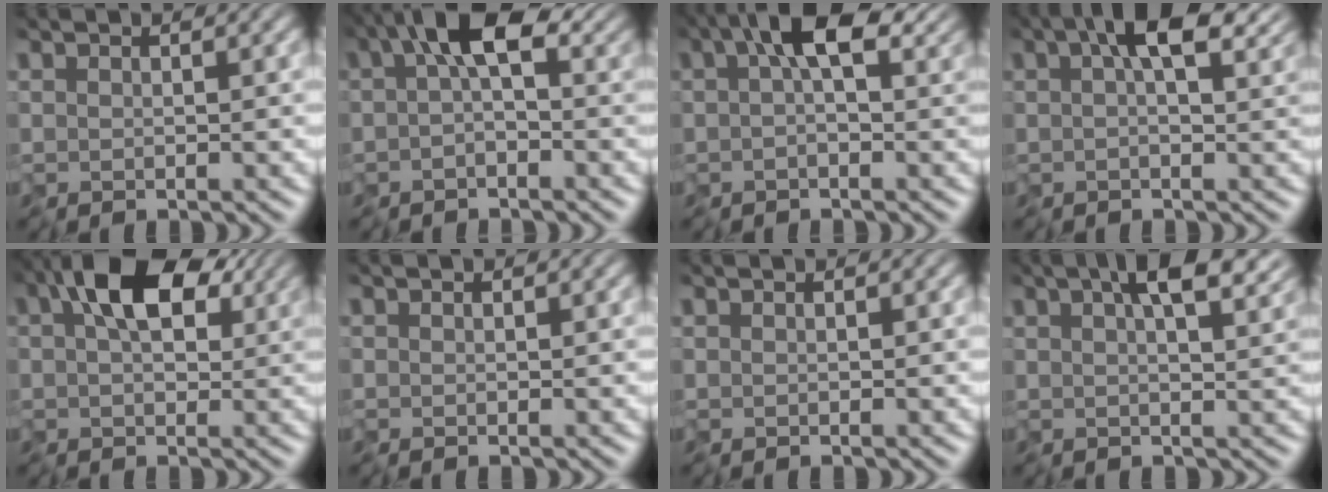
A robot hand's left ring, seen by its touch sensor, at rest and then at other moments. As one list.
[{"total": 5.2, "force": [0.8, 2.6, 4.4], "torque": [-0.077, 0.011, 0.005]}, {"total": 5.8, "force": [1.8, 2.7, 4.8], "torque": [-0.092, 0.010, 0.027]}, {"total": 6.4, "force": [2.6, 2.8, 5.2], "torque": [-0.094, 0.012, 0.039]}, {"total": 8.4, "force": [2.8, 4.9, 6.2], "torque": [-0.116, 0.018, 0.039]}, {"total": 0.0}, {"total": 0.0}, {"total": 7.0, "force": [3.4, 2.7, 5.4], "torque": [-0.077, 0.020, 0.043]}]